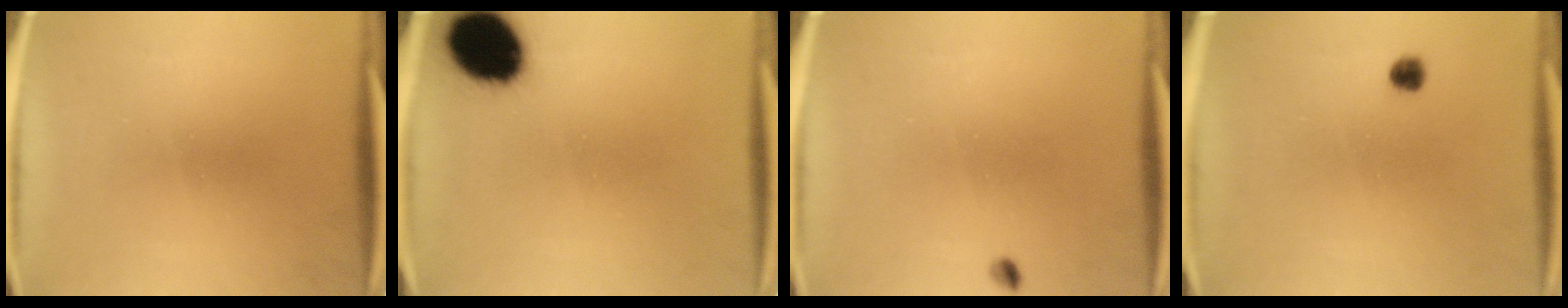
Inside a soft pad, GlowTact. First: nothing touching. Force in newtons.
{"total": 15.4}
{"total": 1.0}
{"total": 2.4}